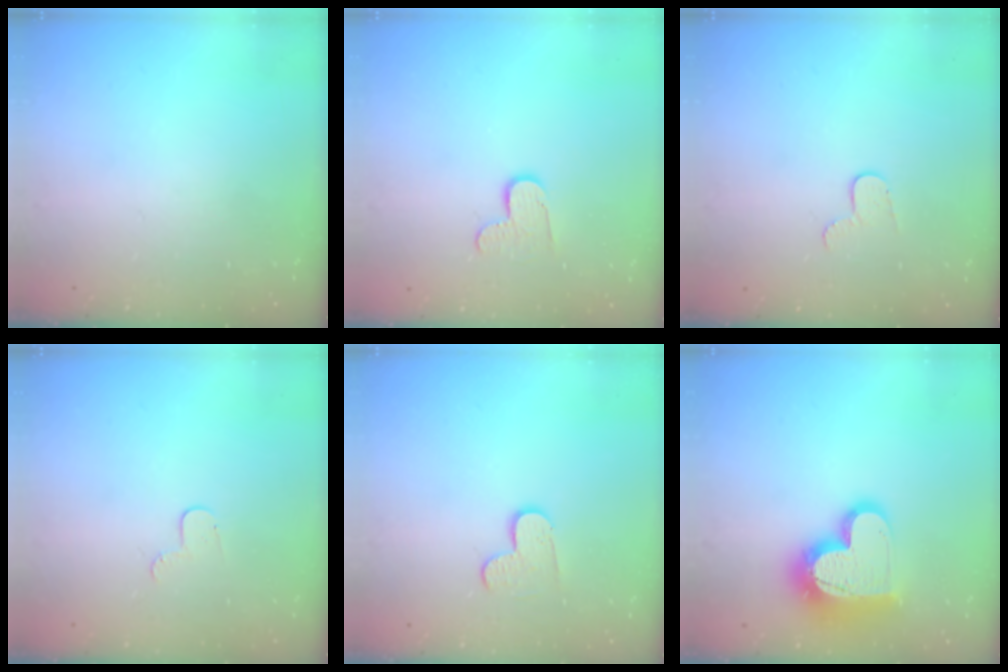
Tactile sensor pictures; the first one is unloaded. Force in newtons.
{"total": 7.7, "press": 7.6, "slide": 0.4}
{"total": 5.1, "press": 5.1, "slide": 0.5}
{"total": 4.0, "press": 4.0, "slide": 0.4}
{"total": 4.8, "press": 4.8, "slide": 0.5}
{"total": 17.1, "press": 17.0, "slide": 1.4}